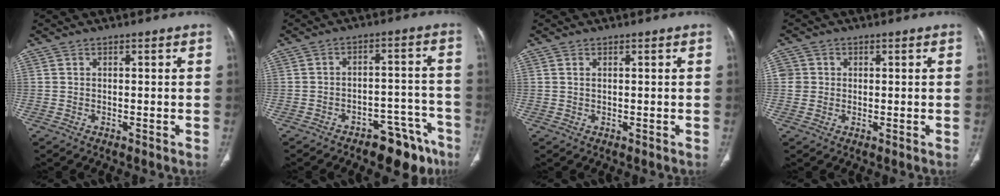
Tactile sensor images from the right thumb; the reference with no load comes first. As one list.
[{"total": 11.0, "force": [-7.9, 5.1, 5.6], "torque": [-0.037, 0.072, -0.108]}, {"total": 0.6, "force": [0.3, 0.3, 0.4], "torque": [-0.012, 0.004, 0.007]}, {"total": 3.1, "force": [0.4, 3.1, 0.5], "torque": [0.012, 0.006, 0.009]}]